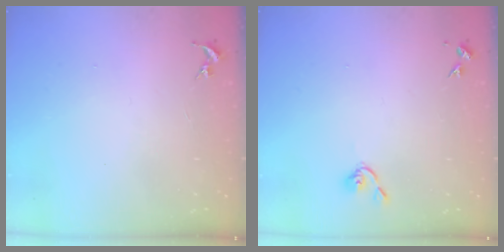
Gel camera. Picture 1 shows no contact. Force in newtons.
{"total": 3.7, "press": 3.6, "slide": 0.7}